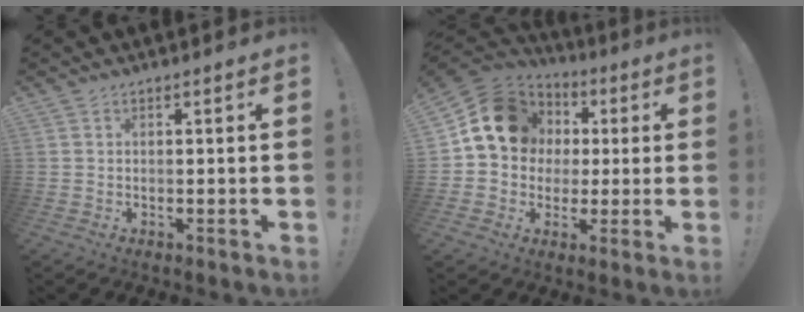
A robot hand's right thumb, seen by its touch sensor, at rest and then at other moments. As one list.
[{"total": 15.9, "force": [3.7, 13.6, 7.5], "torque": [-0.101, -0.001, 0.082]}]